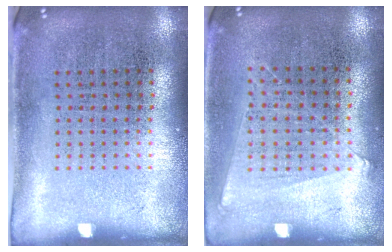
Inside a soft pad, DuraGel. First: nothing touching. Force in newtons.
{"total": 1.0, "press": 0.9, "slide": 0.4}